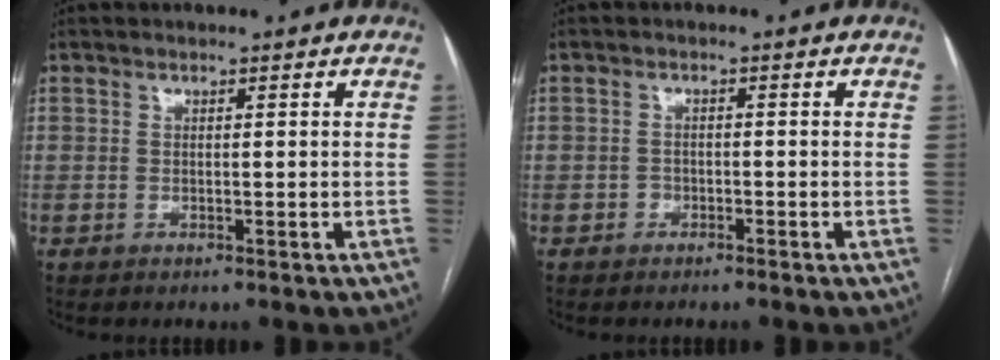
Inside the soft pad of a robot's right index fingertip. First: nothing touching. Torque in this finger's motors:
{"motor_torque": [-0.37, 0.01, -0.44, -0.17]}